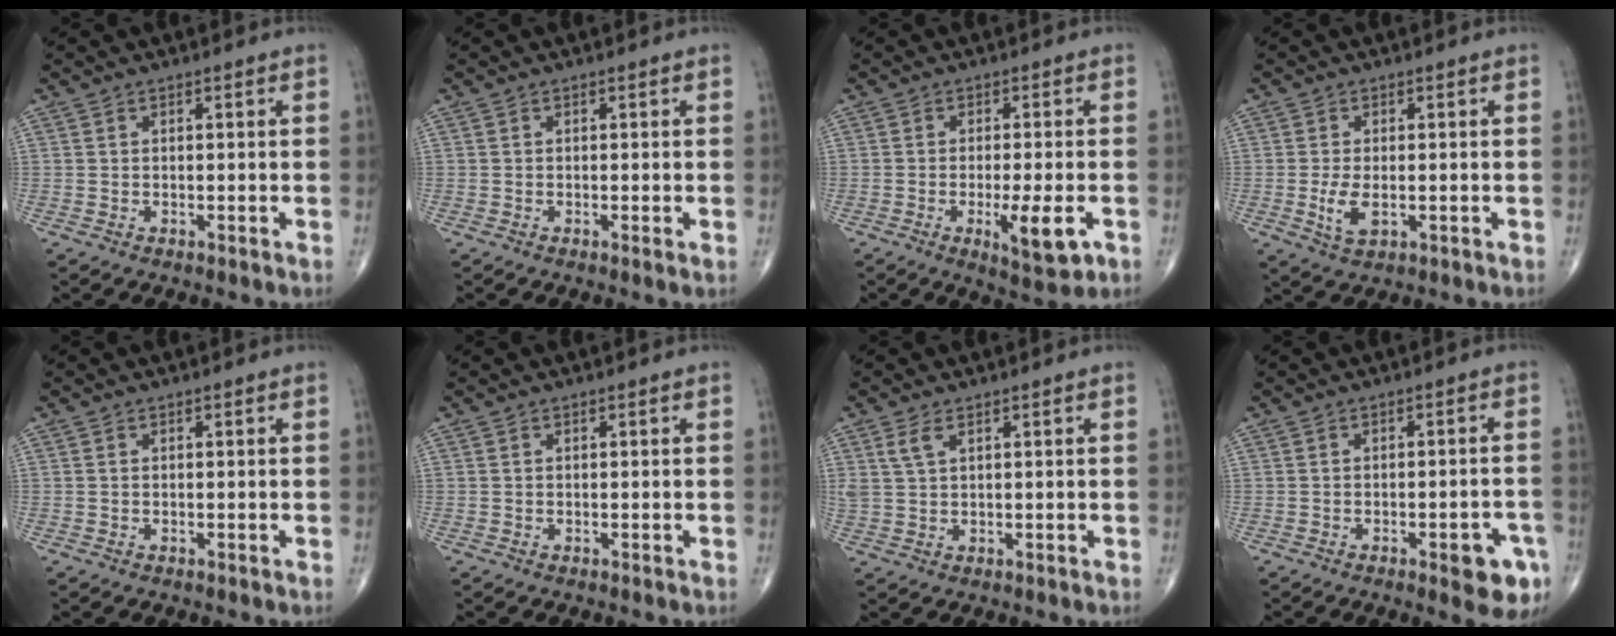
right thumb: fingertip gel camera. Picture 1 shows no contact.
{"total": 0.6, "force": [-0.1, 0.0, 0.6], "torque": [-0.015, -0.003, -0.003]}
{"total": 7.9, "force": [-2.6, 1.9, 7.2], "torque": [-0.112, -0.010, -0.035]}
{"total": 4.2, "force": [-0.7, 2.1, 3.6], "torque": [-0.073, -0.008, -0.009]}
{"total": 0.0}
{"total": 0.0}
{"total": 3.1, "force": [1.6, 1.5, 2.2], "torque": [-0.051, 0.001, 0.040]}
{"total": 7.1, "force": [-3.3, 2.5, 5.8], "torque": [-0.049, 0.015, -0.036]}